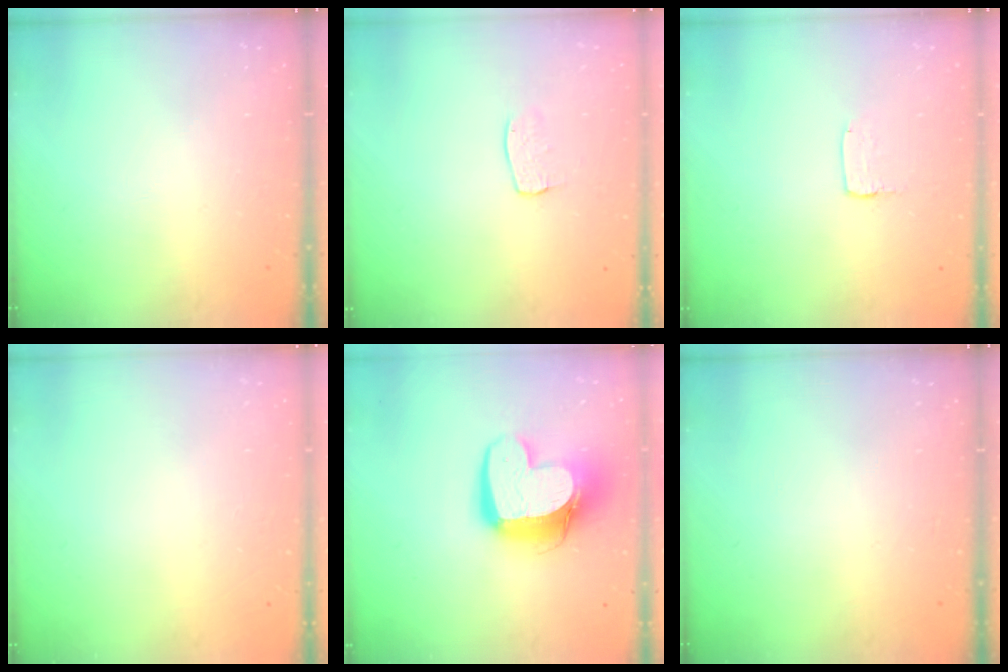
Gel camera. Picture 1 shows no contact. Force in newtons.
{"total": 5.0, "press": 5.0, "slide": 0.3}
{"total": 1.7, "press": 1.6, "slide": 0.1}
{"total": 0.0}
{"total": 15.2, "press": 15.2, "slide": 1.4}
{"total": 0.0}